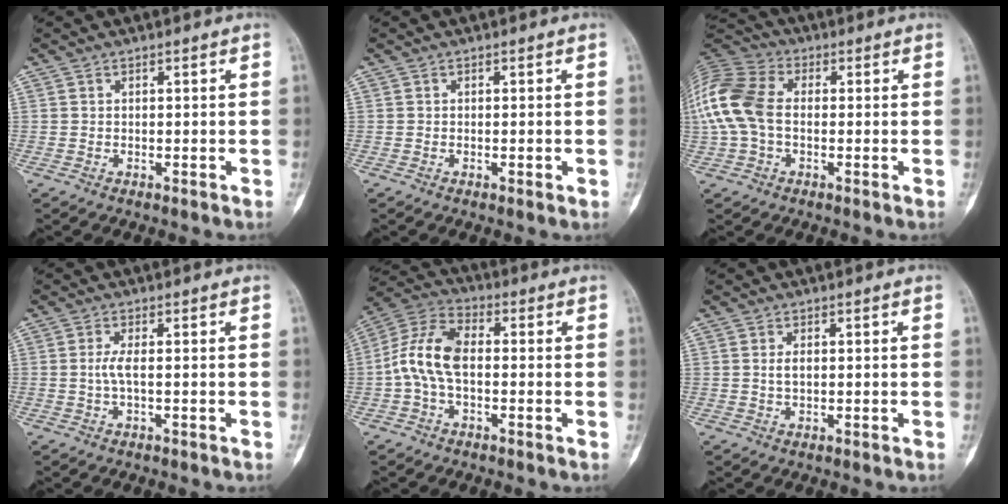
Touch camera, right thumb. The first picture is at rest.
{"total": 1.0, "force": [-0.3, 0.5, 0.8], "torque": [-0.005, -0.001, -0.004]}
{"total": 14.7, "force": [-0.1, 9.9, 10.8], "torque": [-0.245, 0.029, -0.011]}
{"total": 2.4, "force": [-0.2, 0.8, 2.3], "torque": [-0.049, 0.000, -0.007]}
{"total": 10.9, "force": [-0.8, 6.4, 8.7], "torque": [-0.174, 0.033, -0.028]}
{"total": 1.9, "force": [0.1, 1.1, 1.5], "torque": [-0.023, 0.000, 0.002]}